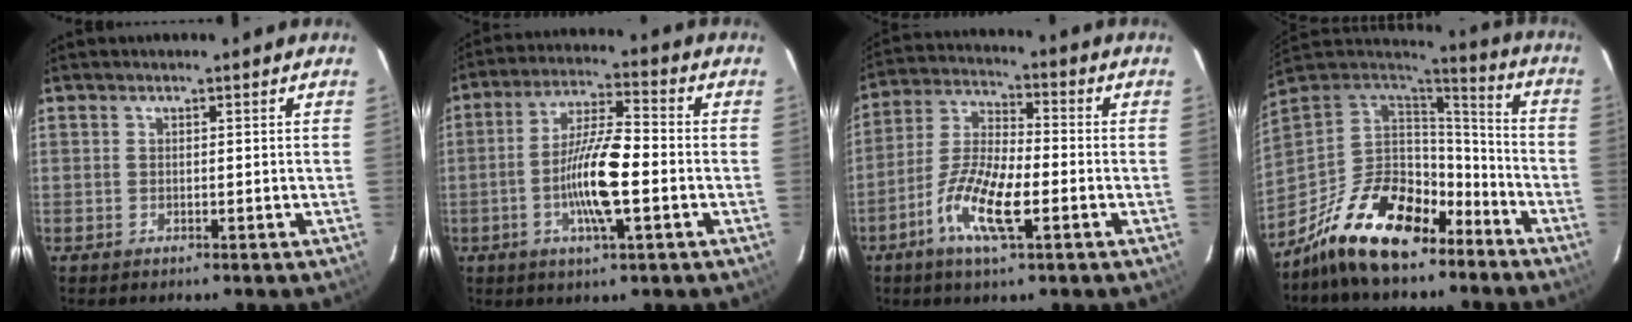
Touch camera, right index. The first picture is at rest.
{"total": 11.3, "force": [-3.0, 1.9, 10.8], "torque": [-0.210, 0.000, -0.058]}
{"total": 11.5, "force": [-4.7, 3.2, 10.0], "torque": [-0.210, -0.002, -0.098]}
{"total": 21.1, "force": [-13.3, 10.2, 12.8], "torque": [-0.248, -0.003, -0.219]}